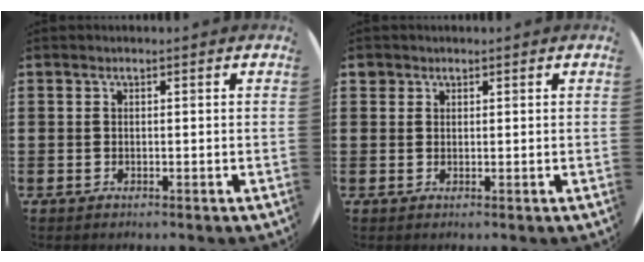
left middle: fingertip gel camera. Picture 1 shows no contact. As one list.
[{"total": 1.2, "force": [1.0, 0.7, 0.0], "torque": [0.007, 0.000, 0.017]}]